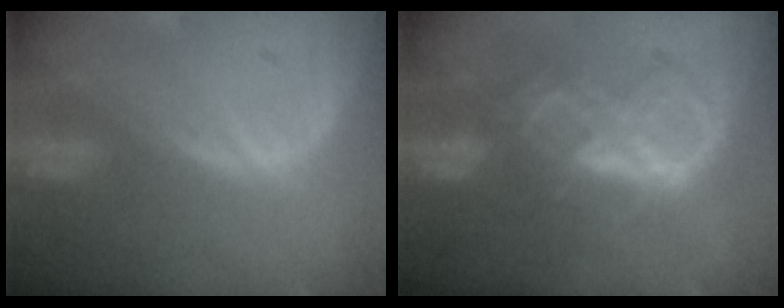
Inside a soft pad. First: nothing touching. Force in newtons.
{"total": 7.4, "press": 7.4, "slide": 0.4}